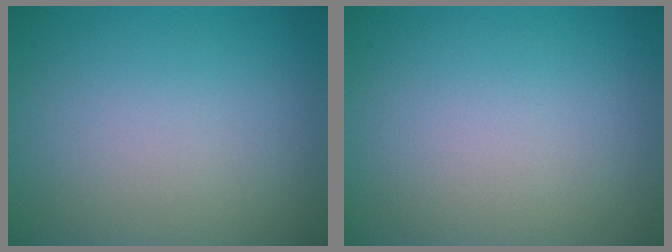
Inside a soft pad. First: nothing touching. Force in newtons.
{"total": 0.0}